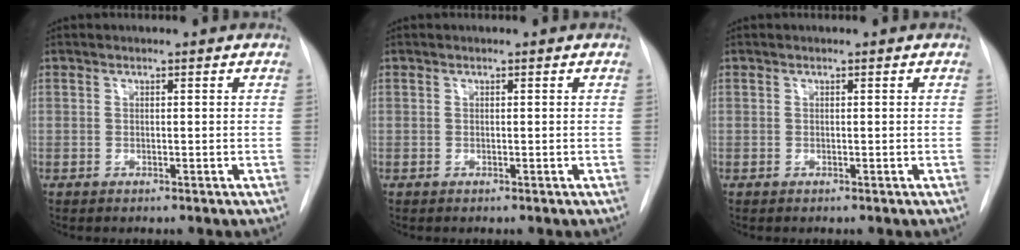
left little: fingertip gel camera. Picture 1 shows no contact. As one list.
[{"total": 0.0}, {"total": 0.0}]